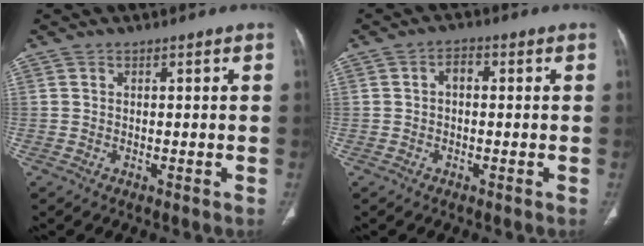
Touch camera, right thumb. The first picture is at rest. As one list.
[{"total": 2.6, "force": [0.1, 1.7, 2.0], "torque": [-0.027, 0.013, -0.004]}]